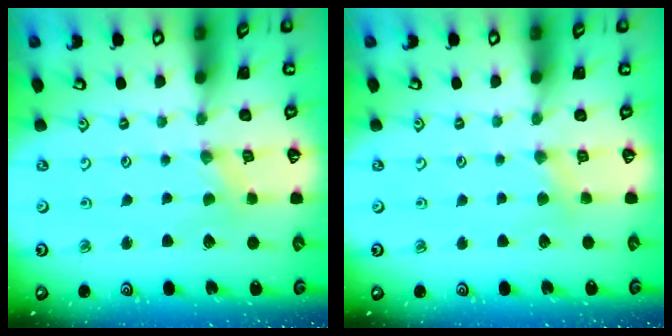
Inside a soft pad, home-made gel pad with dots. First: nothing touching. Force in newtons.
{"total": 2.5, "press": 2.5, "slide": 0.3}